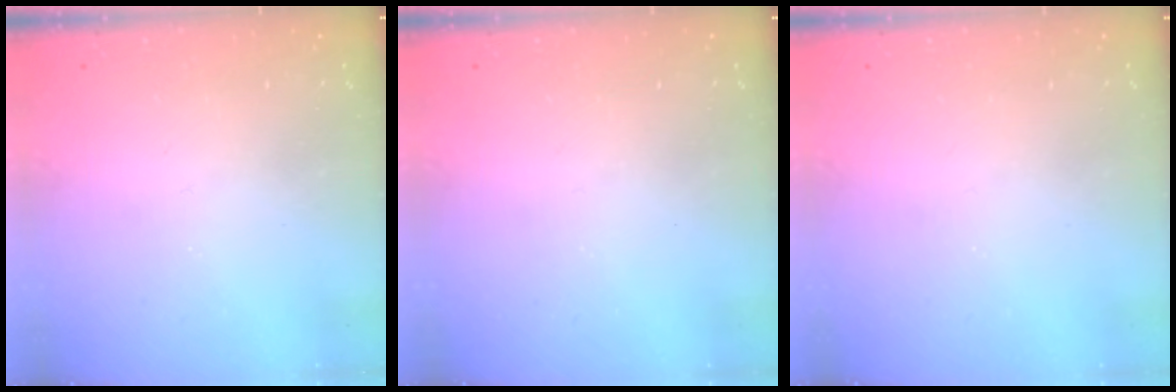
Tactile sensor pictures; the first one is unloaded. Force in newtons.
{"total": 0.0}
{"total": 0.0}